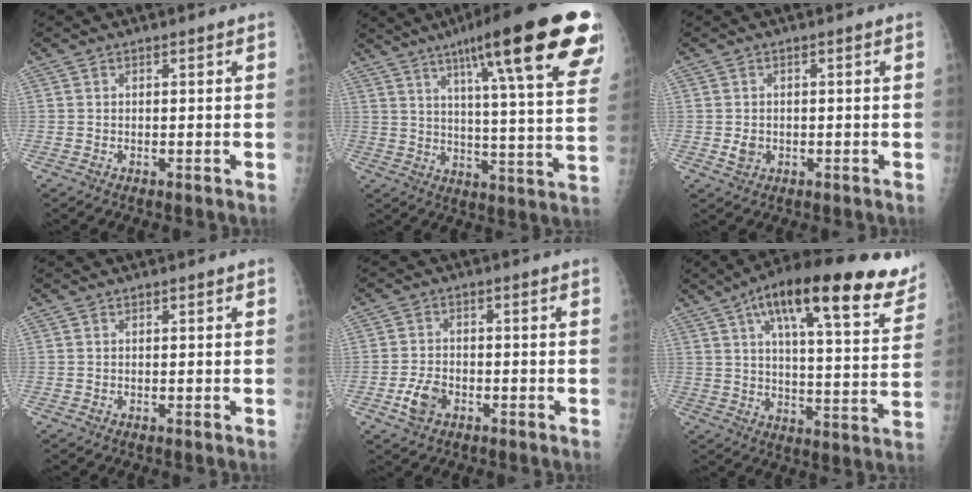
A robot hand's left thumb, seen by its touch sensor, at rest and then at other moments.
{"total": 27.5, "force": [15.6, 4.3, 22.3], "torque": [-0.285, -0.033, 0.213]}
{"total": 2.2, "force": [-0.6, 1.9, 1.0], "torque": [-0.010, 0.000, -0.004]}
{"total": 0.0}
{"total": 4.8, "force": [-2.3, 3.1, 2.8], "torque": [-0.054, 0.011, -0.042]}
{"total": 24.9, "force": [14.8, 7.1, 18.7], "torque": [-0.250, -0.022, 0.207]}